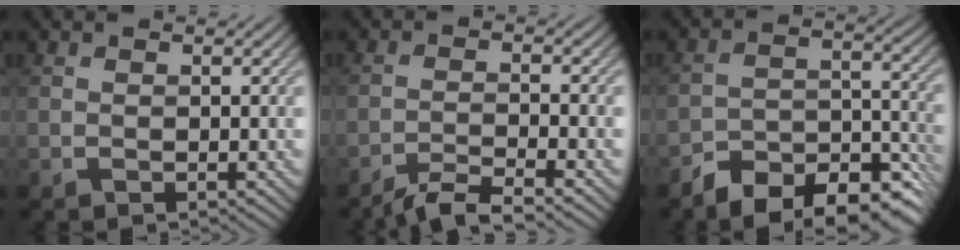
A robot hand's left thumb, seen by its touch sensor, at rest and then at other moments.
{"total": 4.2, "force": [-3.6, 0.3, 2.1], "torque": [-0.039, 0.001, -0.074]}
{"total": 11.3, "force": [-9.2, 4.0, 5.2], "torque": [-0.080, -0.004, -0.144]}